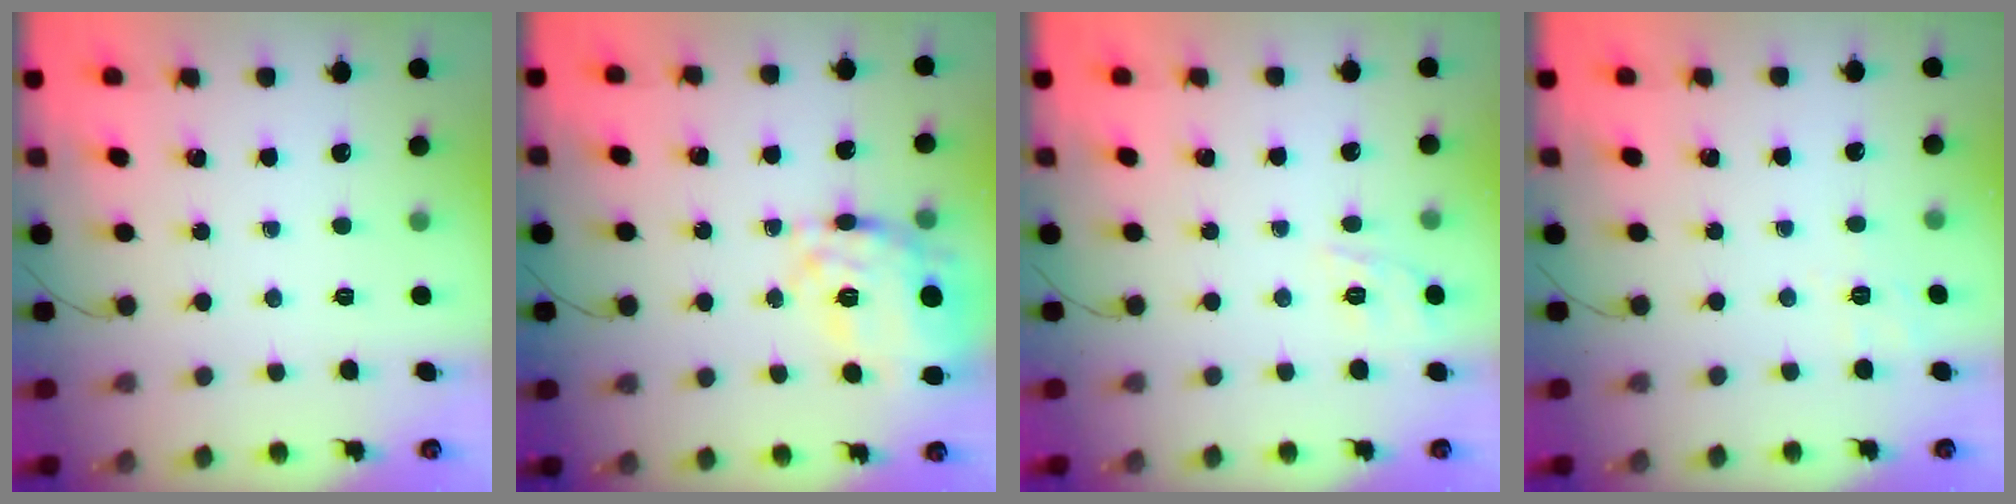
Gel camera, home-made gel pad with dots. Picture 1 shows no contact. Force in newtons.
{"total": 16.8, "press": 16.5, "slide": 3.2}
{"total": 7.7, "press": 7.5, "slide": 1.6}
{"total": 1.9, "press": 0.2, "slide": 1.9}